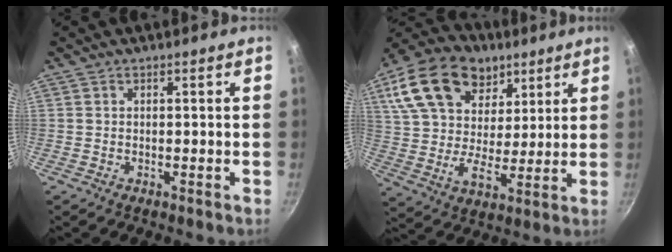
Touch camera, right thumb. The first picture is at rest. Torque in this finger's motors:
{"motor_torque": [0.12, 4.16, 1.38, 0.18, 0.21]}